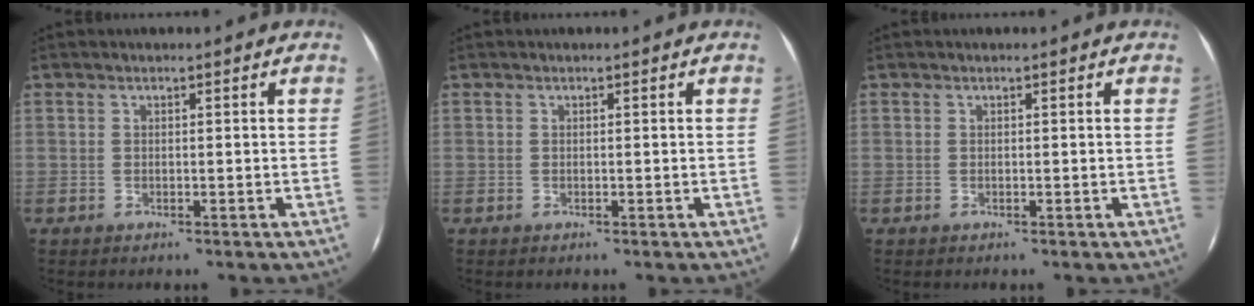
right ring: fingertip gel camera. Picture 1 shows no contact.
{"total": 0.0}
{"total": 0.0}